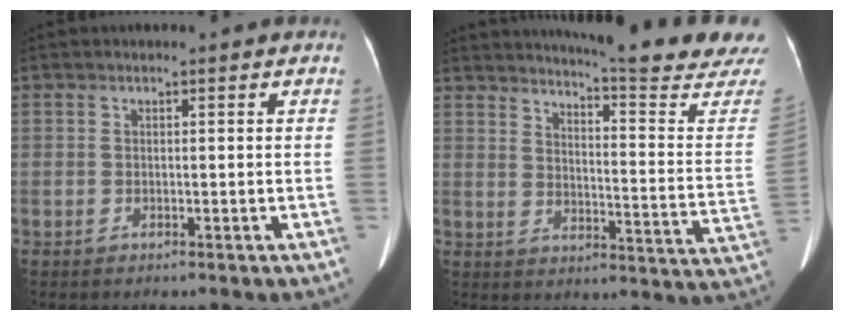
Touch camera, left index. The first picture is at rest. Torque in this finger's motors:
{"motor_torque": [0.00, -2.14, 0.65, 0.13]}